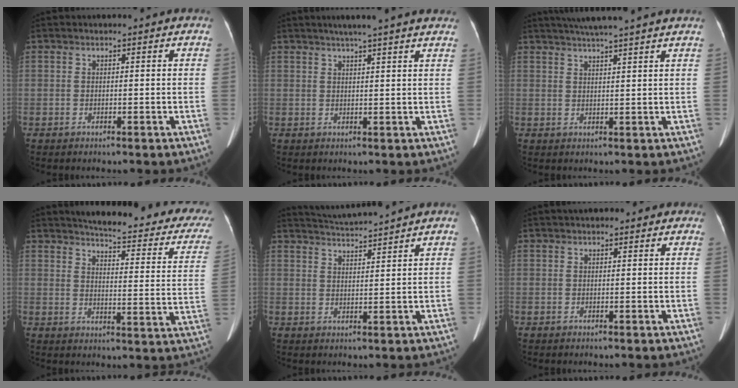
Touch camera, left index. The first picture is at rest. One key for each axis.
{"total": 11.0, "fx": 9.2, "fy": 0.2, "fz": 6.0, "tx": -0.085, "ty": 0.027, "tz": 0.104}
{"total": 10.1, "fx": 8.7, "fy": -0.9, "fz": 5.1, "tx": -0.082, "ty": 0.028, "tz": 0.113}
{"total": 24.2, "fx": 21.1, "fy": 4.6, "fz": 11.0, "tx": -0.127, "ty": -0.059, "tz": 0.226}
{"total": 5.1, "fx": 4.8, "fy": -1.5, "fz": 0.8, "tx": -0.019, "ty": 0.007, "tz": 0.087}
{"total": 2.3, "fx": 1.5, "fy": 1.2, "fz": 1.3, "tx": -0.016, "ty": 0.019, "tz": 0.015}